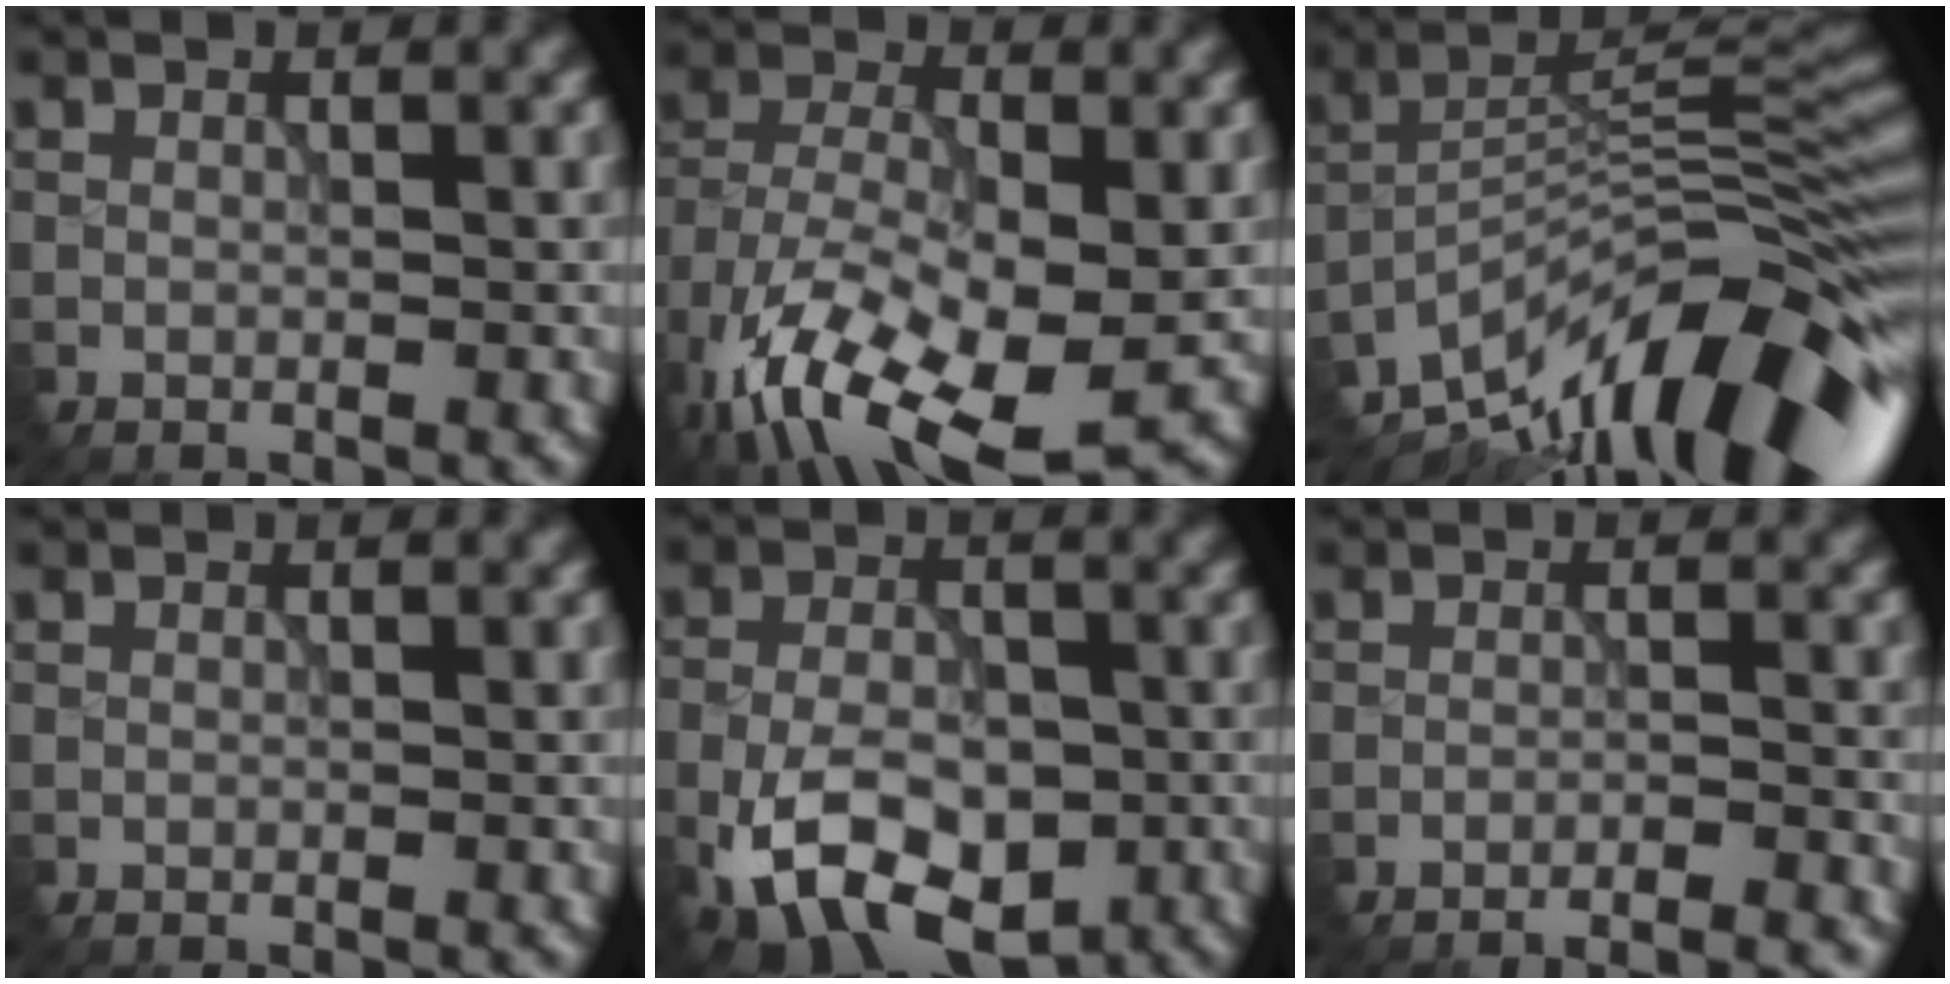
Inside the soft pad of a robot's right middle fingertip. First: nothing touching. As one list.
[{"total": 13.4, "force": [-6.9, 5.7, 9.9], "torque": [-0.219, -0.022, -0.117]}, {"total": 13.9, "force": [-9.5, 3.3, 9.6], "torque": [-0.169, 0.025, -0.162]}, {"total": 0.0}, {"total": 9.0, "force": [-3.9, 5.1, 6.4], "torque": [-0.122, -0.003, -0.065]}, {"total": 4.9, "force": [-4.7, 0.5, 1.2], "torque": [-0.008, 0.016, -0.062]}]